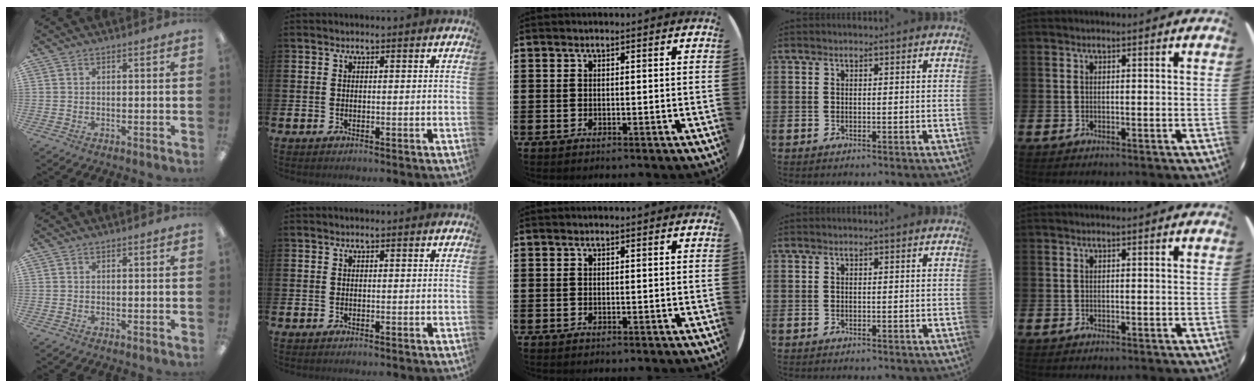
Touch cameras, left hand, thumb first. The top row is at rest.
{}